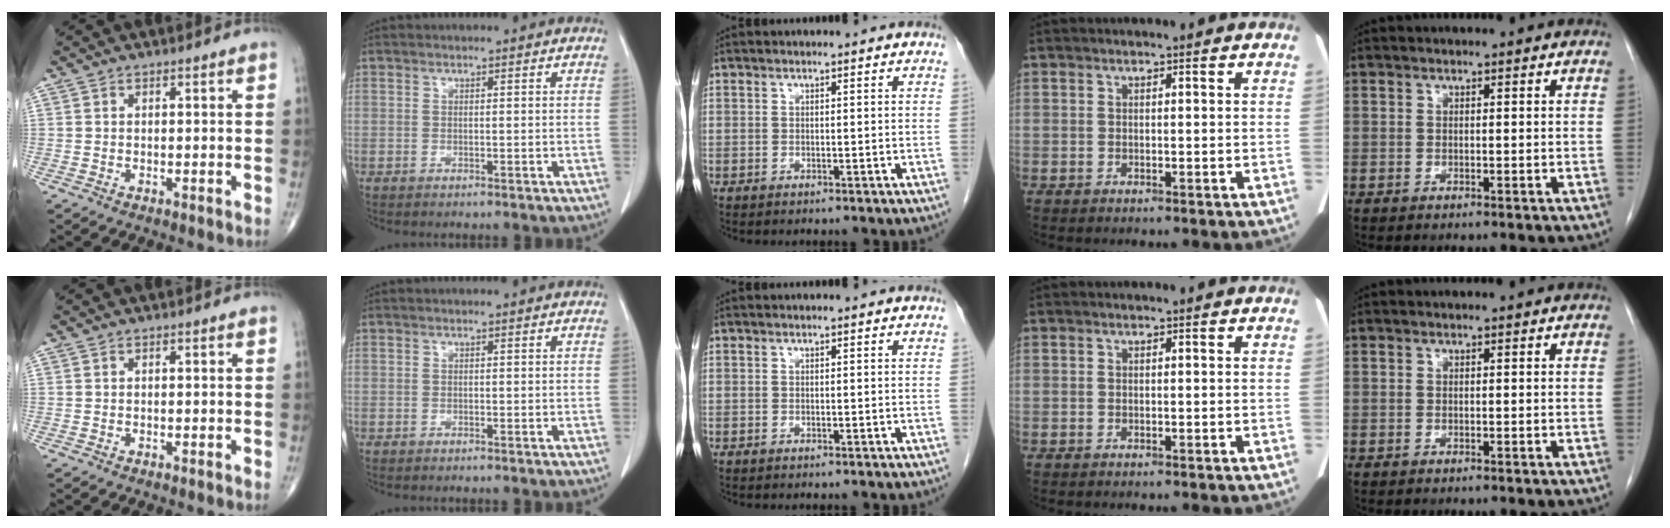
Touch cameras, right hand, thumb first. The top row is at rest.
{}